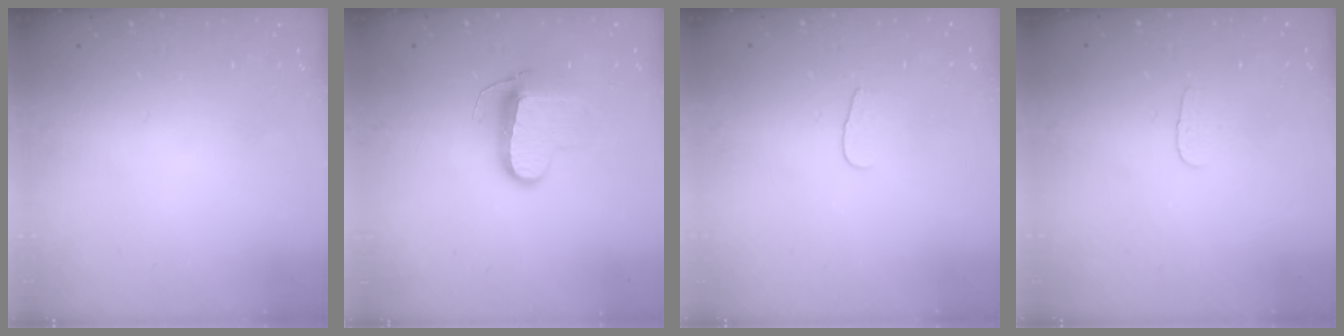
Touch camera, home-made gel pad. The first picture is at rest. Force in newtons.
{"total": 10.3, "press": 10.3, "slide": 0.4}
{"total": 4.2, "press": 4.2, "slide": 0.4}
{"total": 2.9, "press": 2.8, "slide": 0.3}